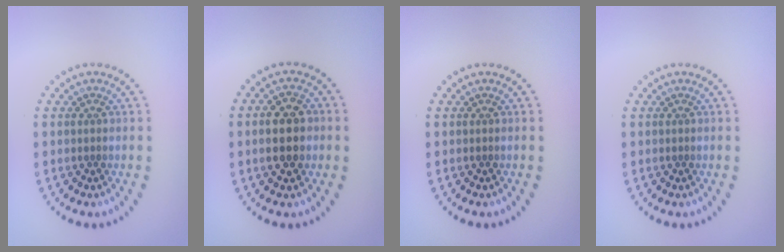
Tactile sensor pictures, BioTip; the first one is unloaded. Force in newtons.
{"total": 3.8, "press": 3.8, "slide": 0.3}
{"total": 0.0}
{"total": 0.0}